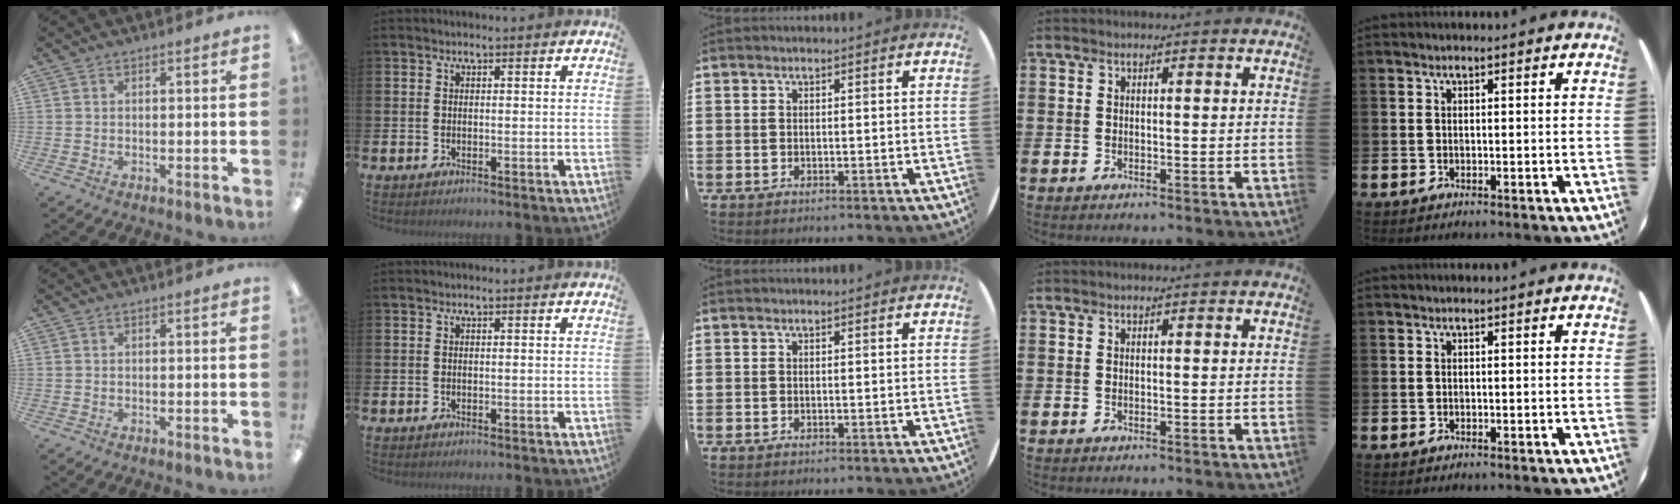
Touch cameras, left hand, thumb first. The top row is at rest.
{}